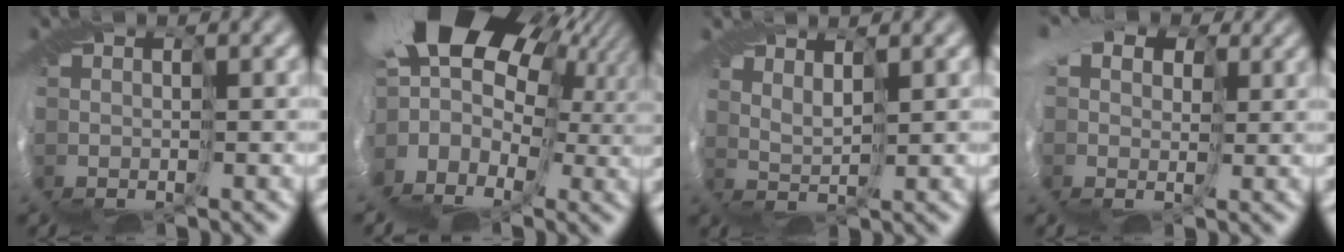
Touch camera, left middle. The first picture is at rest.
{"total": 13.7, "force": [4.9, 9.2, 8.9], "torque": [-0.189, 0.017, 0.081]}
{"total": 2.4, "force": [1.7, -1.4, -1.0], "torque": [0.005, 0.010, 0.022]}
{"total": 9.0, "force": [4.1, 6.5, 4.7], "torque": [-0.105, 0.029, 0.036]}